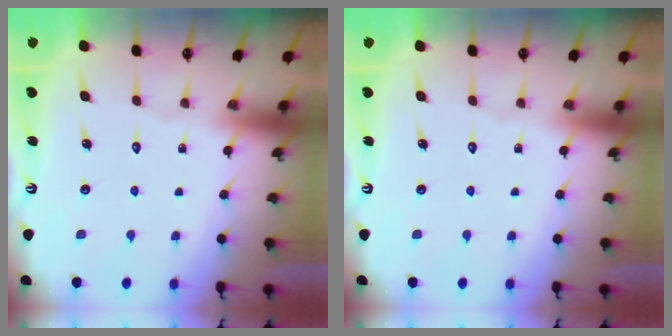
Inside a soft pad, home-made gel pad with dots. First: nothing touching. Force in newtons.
{"total": 0.0}